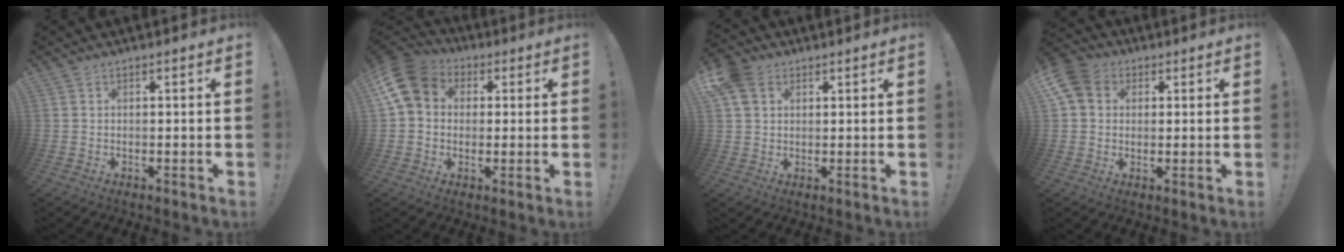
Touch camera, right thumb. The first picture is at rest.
{"total": 11.5, "force": [2.5, 9.5, 6.0], "torque": [-0.110, 0.008, 0.055]}
{"total": 9.0, "force": [4.1, 7.0, 4.0], "torque": [-0.074, -0.011, 0.083]}
{"total": 8.7, "force": [2.7, 7.3, 3.8], "torque": [-0.070, 0.001, 0.058]}